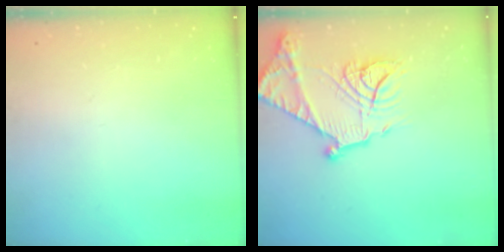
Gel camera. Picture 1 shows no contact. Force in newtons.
{"total": 20.7, "press": 20.6, "slide": 2.0}